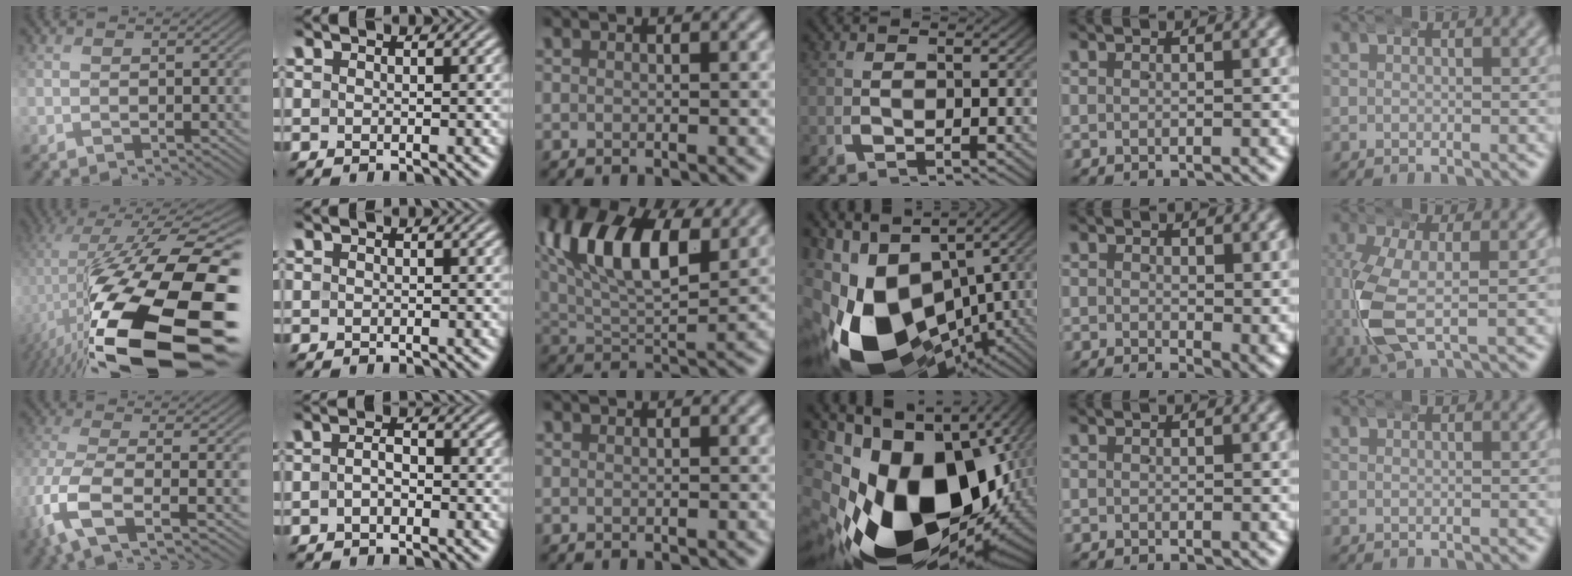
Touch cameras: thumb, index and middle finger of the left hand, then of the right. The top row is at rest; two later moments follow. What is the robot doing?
{"motion": "wrap", "object": "arm wrap"}